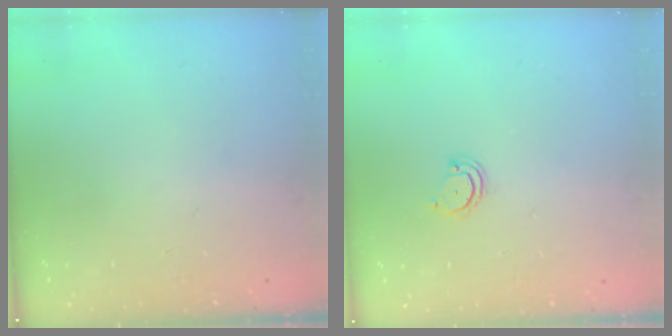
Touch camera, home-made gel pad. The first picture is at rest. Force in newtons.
{"total": 2.3, "press": 2.3, "slide": 0.2}